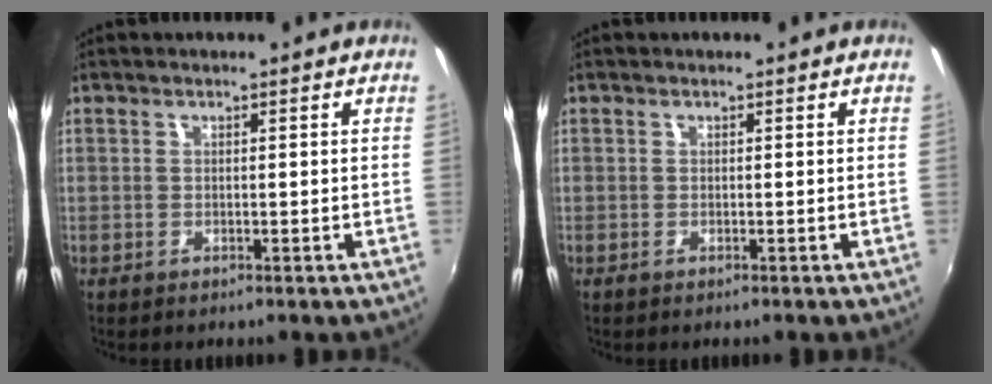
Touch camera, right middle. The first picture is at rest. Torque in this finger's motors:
{"motor_torque": [0.00, -0.30, 0.03, 0.00]}